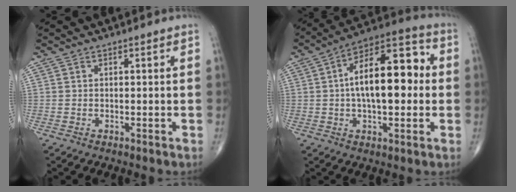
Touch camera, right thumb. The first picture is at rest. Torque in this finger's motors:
{"motor_torque": [0.17, 0.65, 1.15, 0.25, 0.14]}